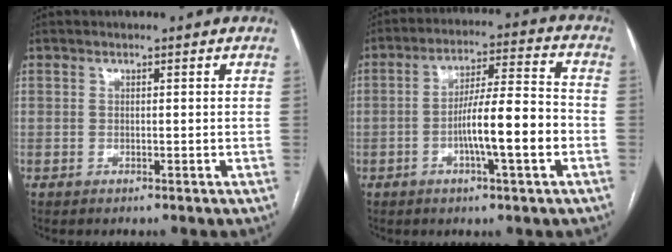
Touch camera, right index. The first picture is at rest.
{"total": 10.9, "force": [-3.0, 0.7, 10.5], "torque": [-0.176, 0.010, -0.052]}